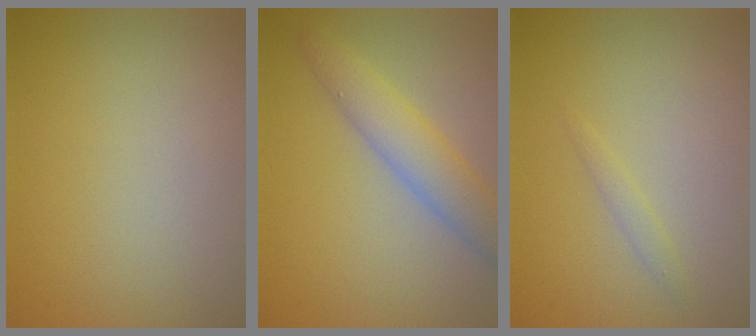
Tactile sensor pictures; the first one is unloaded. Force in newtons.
{"total": 4.2, "press": 4.2, "slide": 0.1}
{"total": 0.8, "press": 0.8, "slide": 0.1}